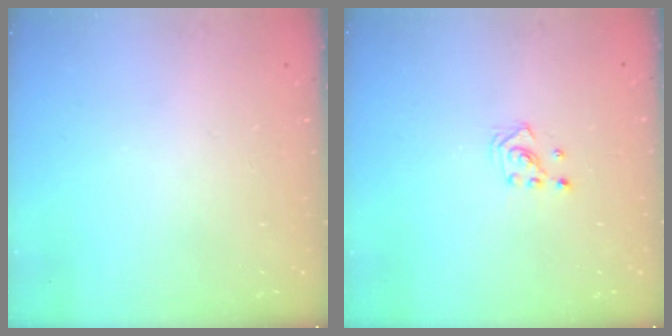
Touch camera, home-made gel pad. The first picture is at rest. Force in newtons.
{"total": 2.6, "press": 2.6, "slide": 0.3}